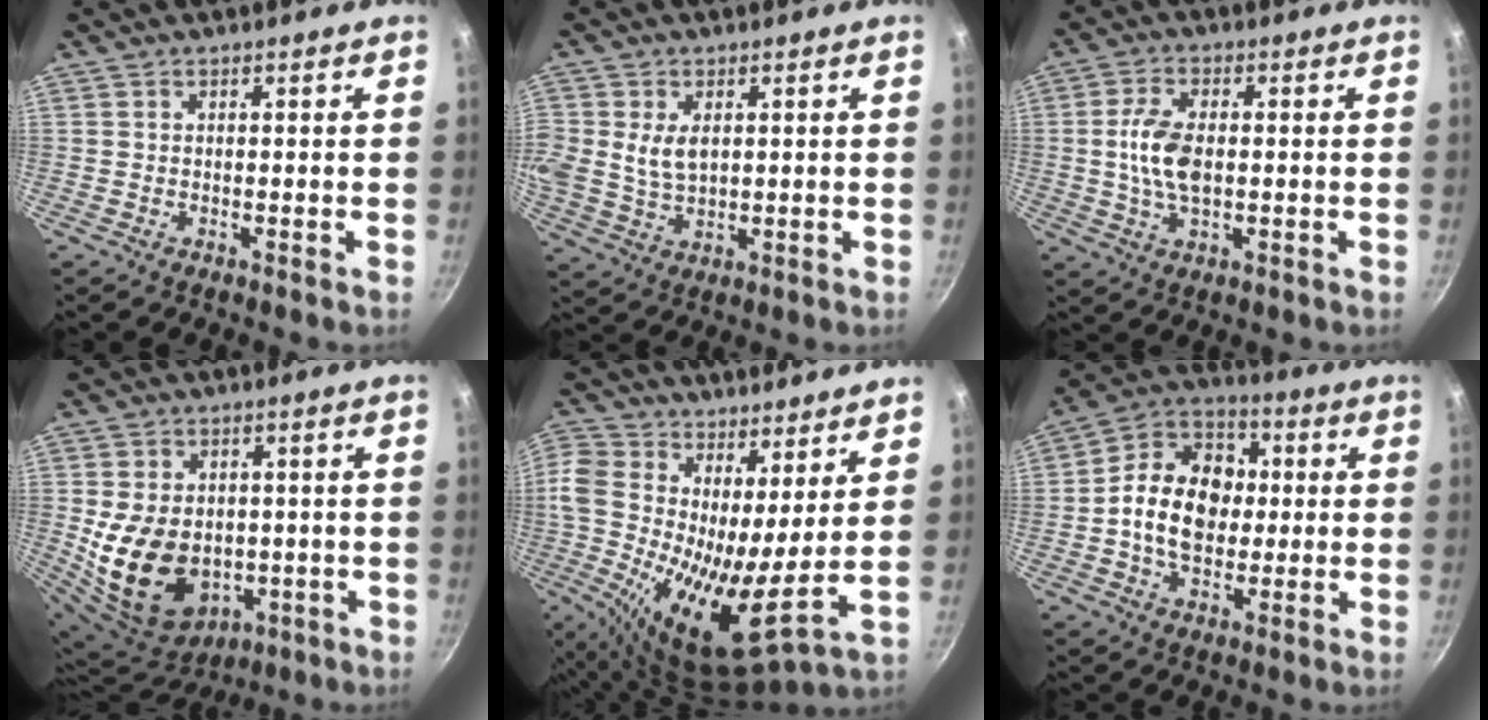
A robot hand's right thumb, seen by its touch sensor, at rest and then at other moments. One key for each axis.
{"total": 7.9, "fx": 1.6, "fy": 5.4, "fz": 5.5, "tx": -0.108, "ty": -0.003, "tz": 0.033}
{"total": 8.4, "fx": 0.1, "fy": 4.5, "fz": 7.1, "tx": -0.138, "ty": 0.007, "tz": -0.003}
{"total": 17.0, "fx": -1.8, "fy": 12.7, "fz": 11.2, "tx": -0.195, "ty": -0.005, "tz": -0.007}
{"total": 15.6, "fx": 3.7, "fy": 6.7, "fz": 13.6, "tx": -0.254, "ty": -0.039, "tz": 0.046}
{"total": 15.1, "fx": -0.2, "fy": 11.4, "fz": 10.0, "tx": -0.134, "ty": 0.028, "tz": -0.022}